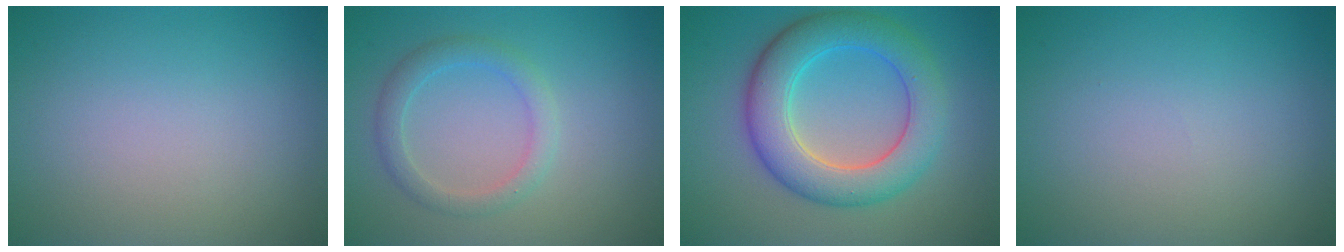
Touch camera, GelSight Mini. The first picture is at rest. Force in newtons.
{"total": 2.3, "press": 2.3, "slide": 0.1}
{"total": 7.1, "press": 7.0, "slide": 0.1}
{"total": 0.0}